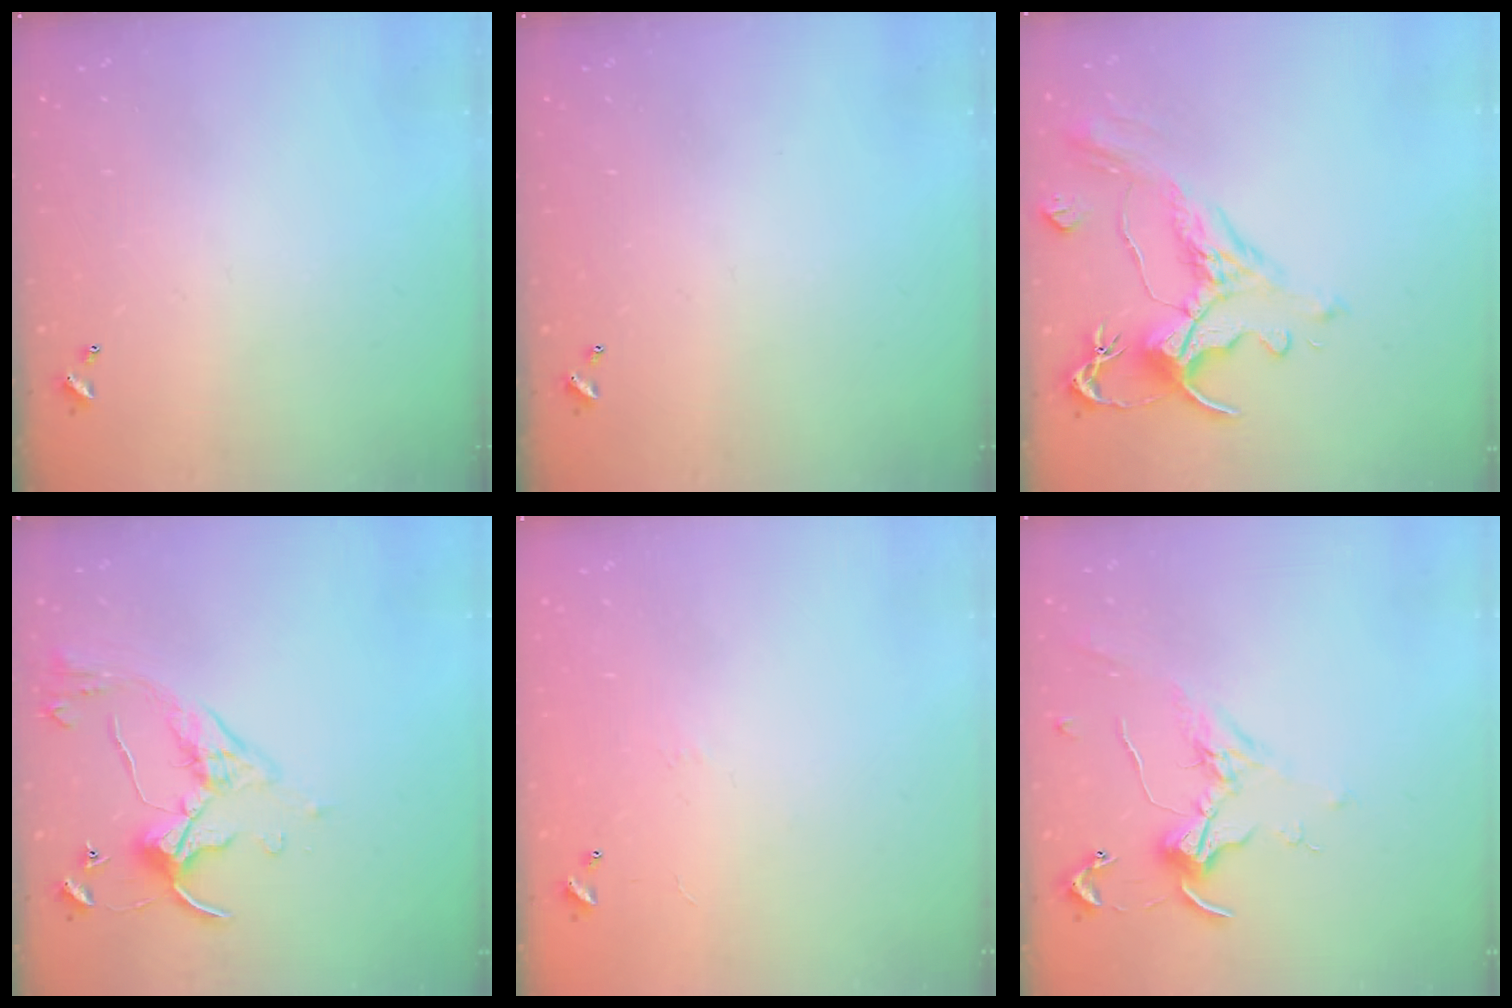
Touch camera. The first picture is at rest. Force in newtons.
{"total": 0.0}
{"total": 1.6, "press": 0.3, "slide": 1.5}
{"total": 6.7, "press": 6.6, "slide": 1.1}
{"total": 6.6, "press": 6.6, "slide": 0.7}
{"total": 0.7, "press": 0.3, "slide": 0.7}